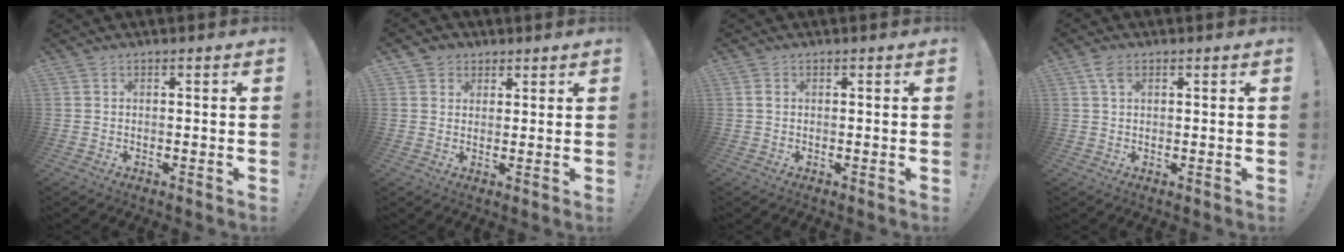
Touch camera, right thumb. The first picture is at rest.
{"total": 3.6, "force": [1.6, 3.1, 0.4], "torque": [-0.008, -0.001, 0.031]}
{"total": 0.9, "force": [0.3, 0.5, 0.6], "torque": [-0.007, 0.001, 0.004]}
{"total": 3.4, "force": [1.7, 1.9, 2.3], "torque": [-0.040, -0.001, 0.030]}